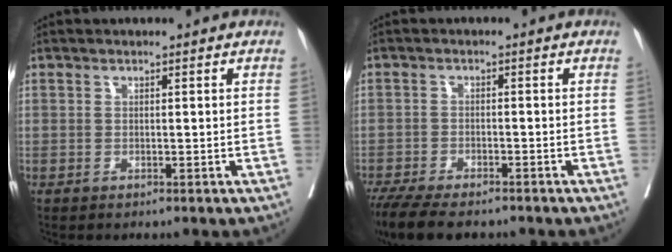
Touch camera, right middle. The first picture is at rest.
{"total": 10.3, "force": [-8.4, 2.8, 5.3], "torque": [-0.084, -0.016, -0.132]}